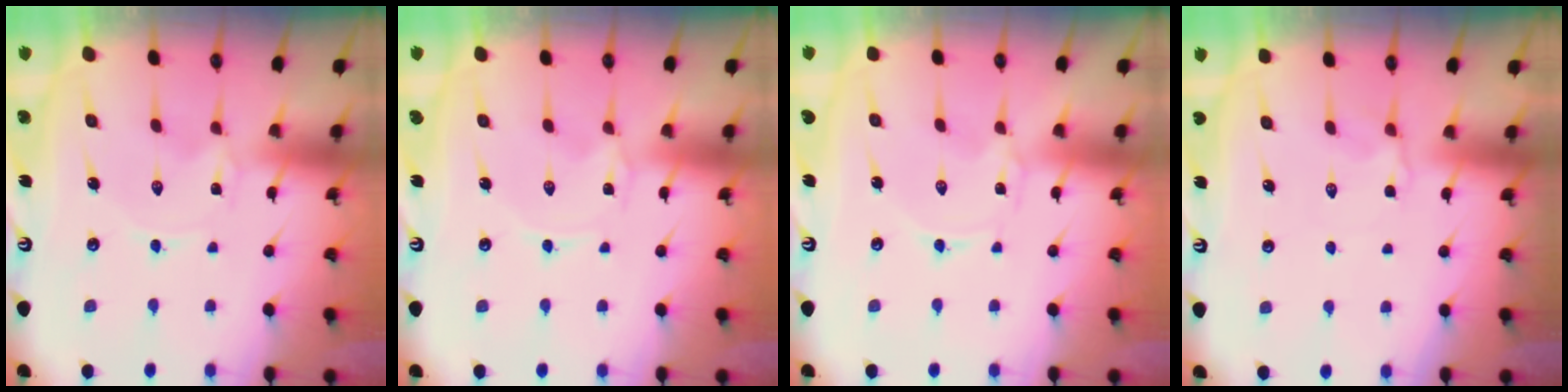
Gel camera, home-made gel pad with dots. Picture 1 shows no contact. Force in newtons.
{"total": 0.0}
{"total": 0.0}
{"total": 2.3, "press": 2.0, "slide": 1.2}